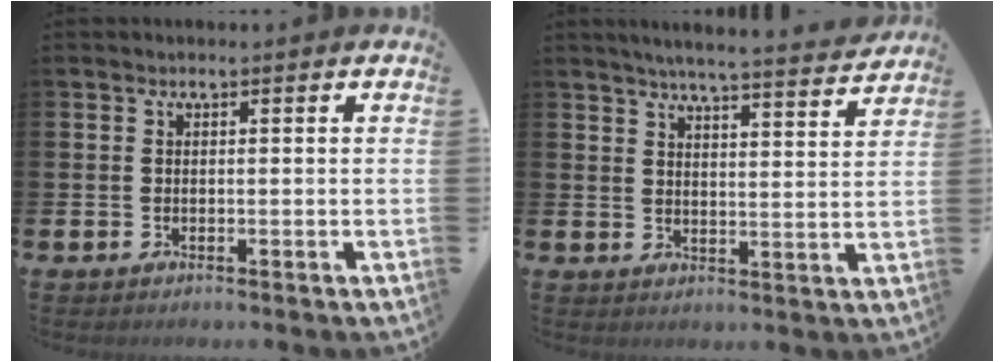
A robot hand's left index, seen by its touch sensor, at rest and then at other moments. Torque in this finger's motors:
{"motor_torque": [1.02, -1.12, 0.45, 0.05]}